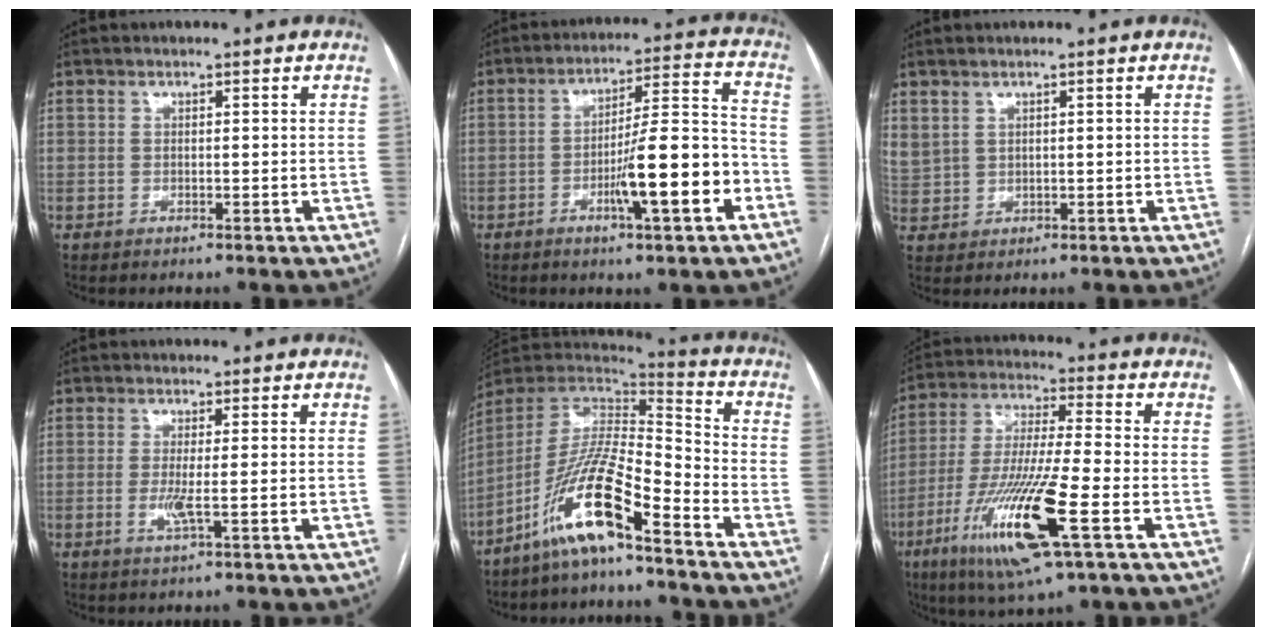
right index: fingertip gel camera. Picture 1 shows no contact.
{"total": 12.9, "force": [-5.0, 1.0, 11.9], "torque": [-0.186, 0.006, -0.075]}
{"total": 4.2, "force": [2.2, 3.1, 1.8], "torque": [-0.050, 0.010, 0.059]}
{"total": 2.6, "force": [-0.4, -0.2, 2.6], "torque": [-0.057, -0.006, -0.008]}
{"total": 14.4, "force": [-9.4, 1.5, 10.8], "torque": [-0.214, -0.002, -0.175]}
{"total": 16.8, "force": [-6.8, 0.9, 15.3], "torque": [-0.316, -0.028, -0.124]}